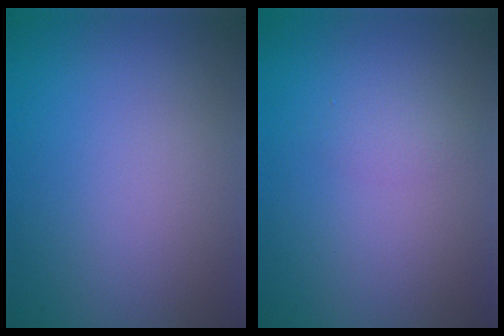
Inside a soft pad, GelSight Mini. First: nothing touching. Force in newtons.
{"total": 1.3, "press": 1.3, "slide": 0.0}